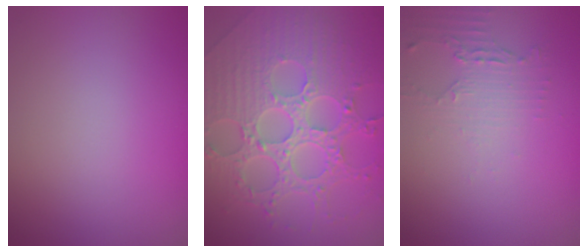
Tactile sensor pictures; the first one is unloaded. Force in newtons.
{"total": 8.3, "press": 6.0, "slide": 5.6}
{"total": 2.3, "press": 1.6, "slide": 1.6}